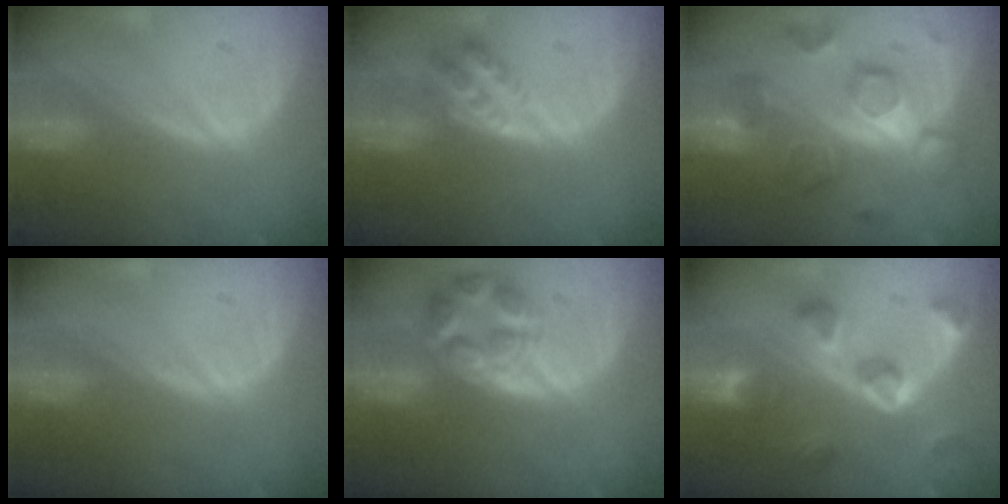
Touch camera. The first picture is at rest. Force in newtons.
{"total": 4.6, "press": 3.9, "slide": 2.5}
{"total": 9.3, "press": 9.3, "slide": 0.4}
{"total": 0.0}
{"total": 7.7, "press": 6.9, "slide": 3.4}
{"total": 7.4, "press": 7.4, "slide": 0.4}